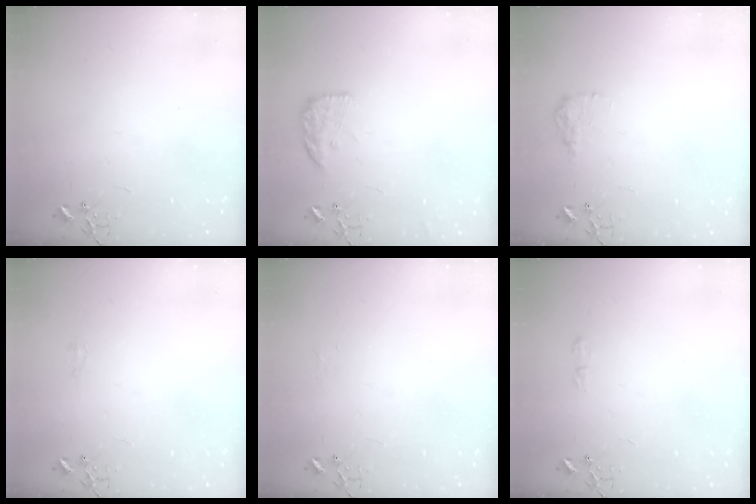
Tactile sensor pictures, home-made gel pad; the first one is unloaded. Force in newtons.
{"total": 12.1, "press": 12.0, "slide": 0.6}
{"total": 9.6, "press": 9.6, "slide": 0.3}
{"total": 4.1, "press": 4.0, "slide": 0.7}
{"total": 3.8, "press": 3.8, "slide": 0.6}
{"total": 6.4, "press": 6.4, "slide": 0.9}